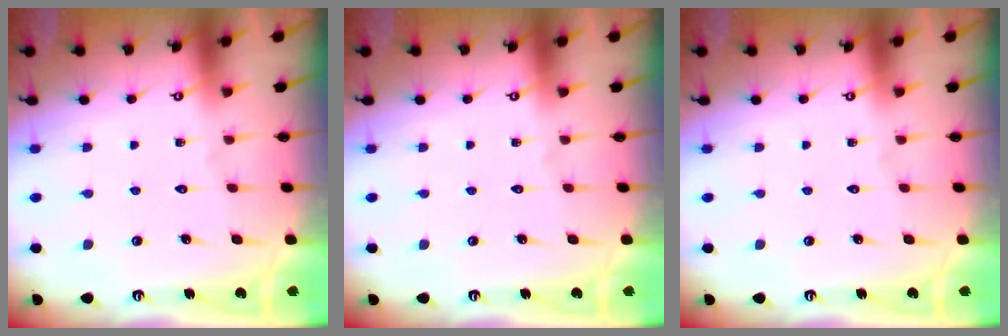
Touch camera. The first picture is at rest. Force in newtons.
{"total": 0.0}
{"total": 0.0}